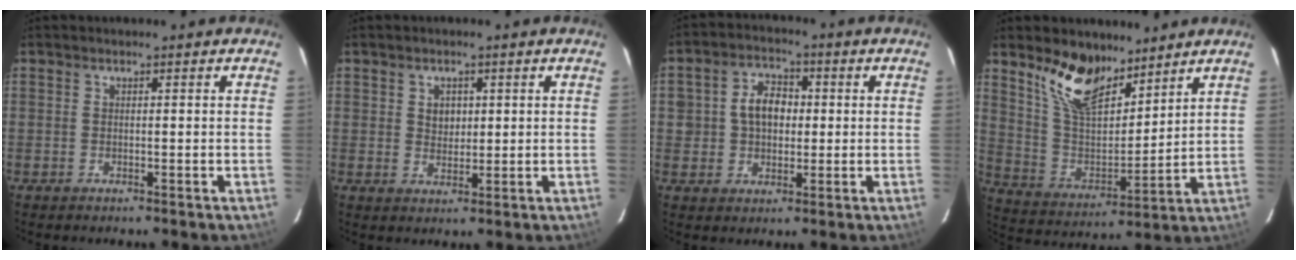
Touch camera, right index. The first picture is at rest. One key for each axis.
{"total": 3.2, "fx": 0.8, "fy": 2.7, "fz": 1.5, "tx": -0.020, "ty": 0.007, "tz": 0.016}
{"total": 7.1, "fx": 0.5, "fy": 5.7, "fz": 4.3, "tx": -0.081, "ty": 0.025, "tz": 0.013}
{"total": 14.4, "fx": 10.4, "fy": 6.3, "fz": 7.8, "tx": -0.156, "ty": 0.003, "tz": 0.203}